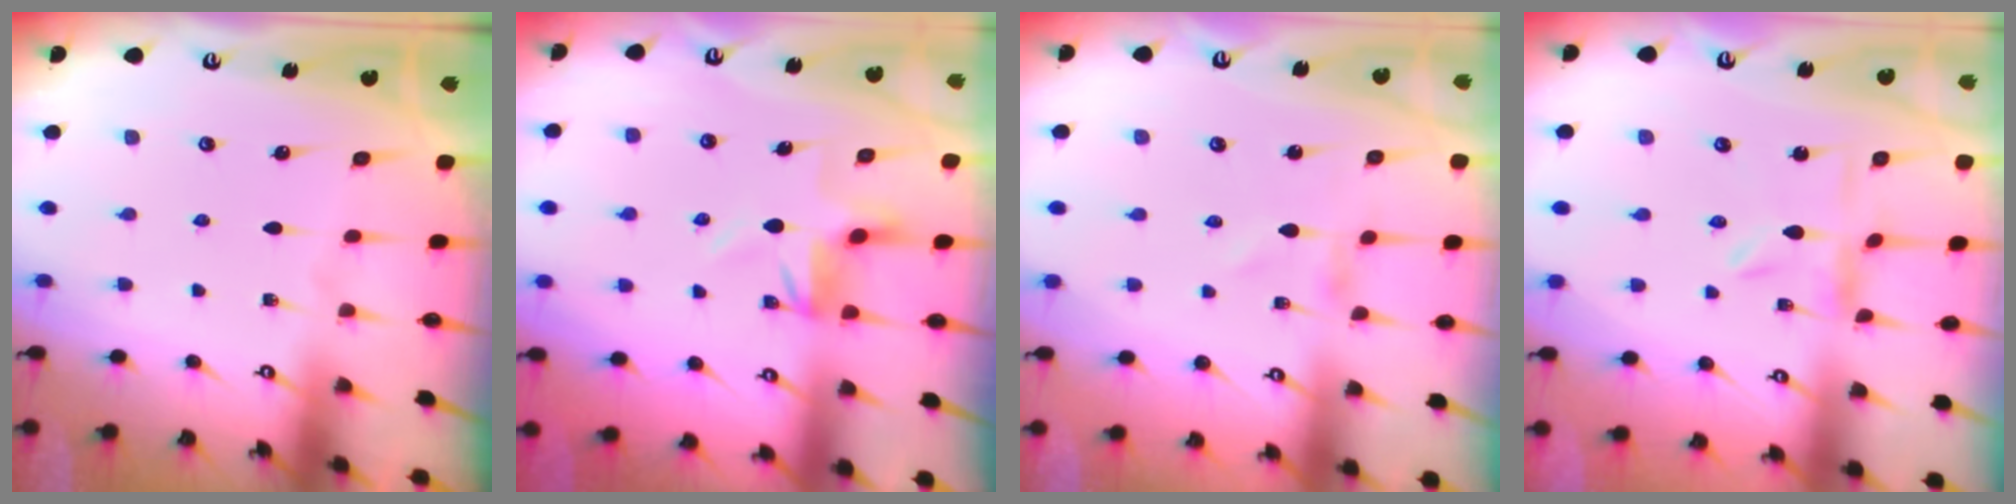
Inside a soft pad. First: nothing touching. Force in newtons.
{"total": 4.4, "press": 4.4, "slide": 0.5}
{"total": 0.6, "press": 0.6, "slide": 0.1}
{"total": 0.0}